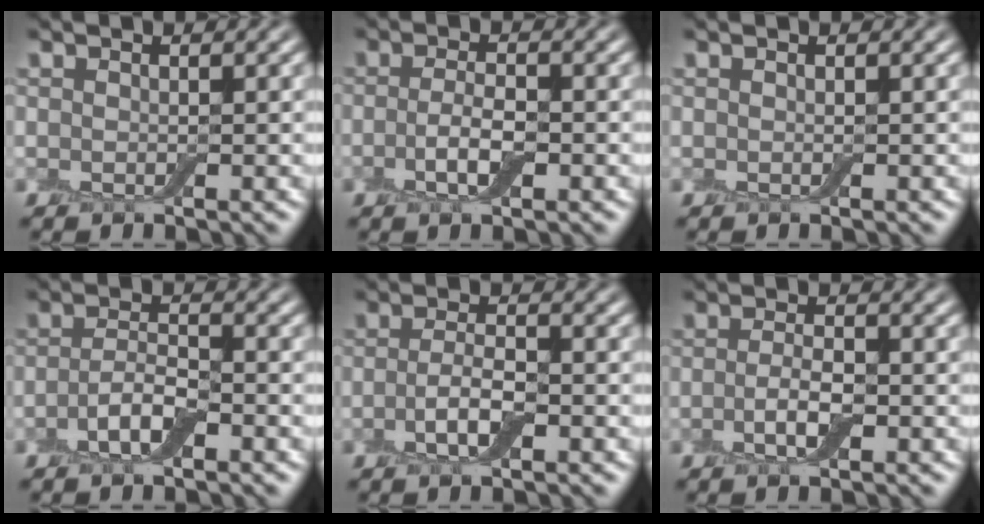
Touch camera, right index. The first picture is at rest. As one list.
[{"total": 2.6, "force": [-0.7, 0.9, 2.4], "torque": [-0.049, -0.001, -0.018]}, {"total": 0.0}, {"total": 2.9, "force": [-1.3, 1.0, 2.4], "torque": [-0.051, 0.003, -0.030]}, {"total": 2.7, "force": [-0.8, 0.9, 2.4], "torque": [-0.049, 0.000, -0.021]}, {"total": 2.3, "force": [-0.7, 0.8, 2.1], "torque": [-0.043, 0.000, -0.018]}]